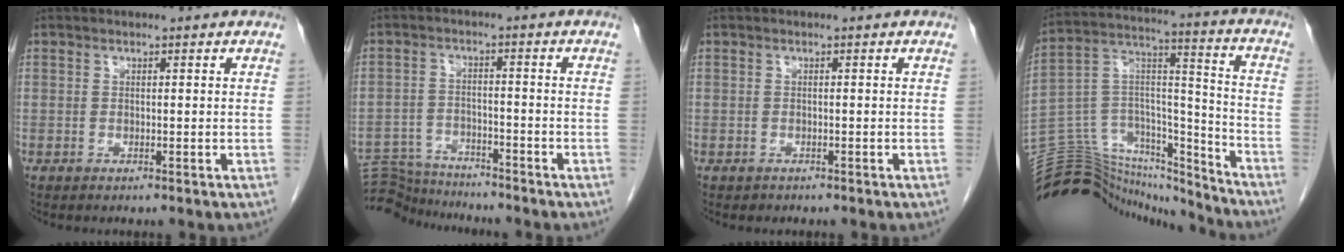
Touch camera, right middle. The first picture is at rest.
{"total": 8.6, "force": [-8.6, 0.8, 0.1], "torque": [-0.004, 0.007, -0.147]}
{"total": 0.6, "force": [-0.4, 0.4, 0.0], "torque": [-0.011, 0.002, -0.006]}
{"total": 23.9, "force": [-22.7, 5.7, 4.5], "torque": [-0.115, 0.052, -0.360]}